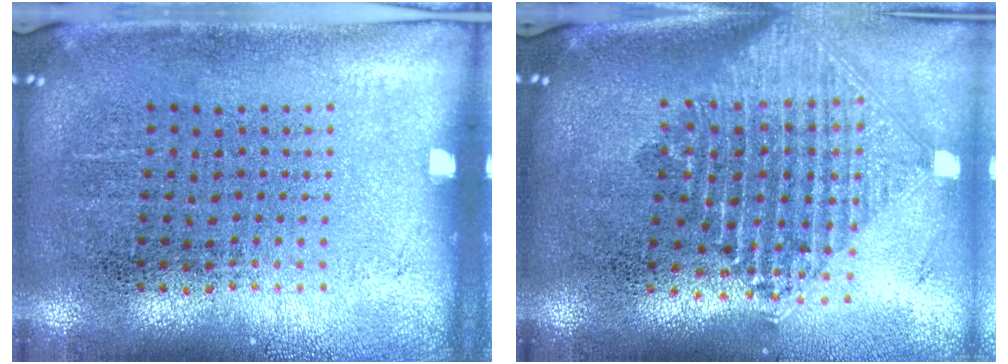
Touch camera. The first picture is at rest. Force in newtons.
{"total": 2.2, "press": 1.7, "slide": 1.4}